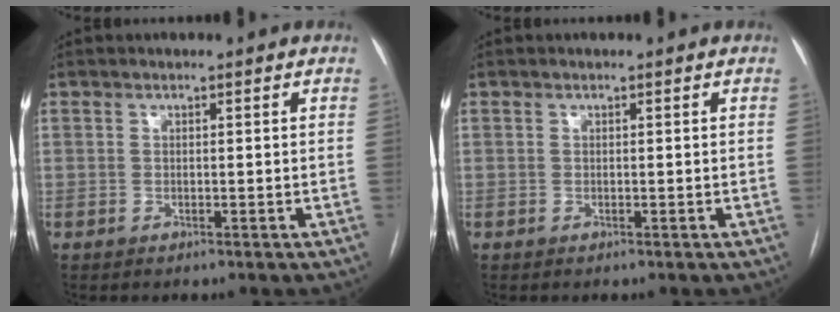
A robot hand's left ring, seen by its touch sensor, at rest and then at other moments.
{"total": 0.0}